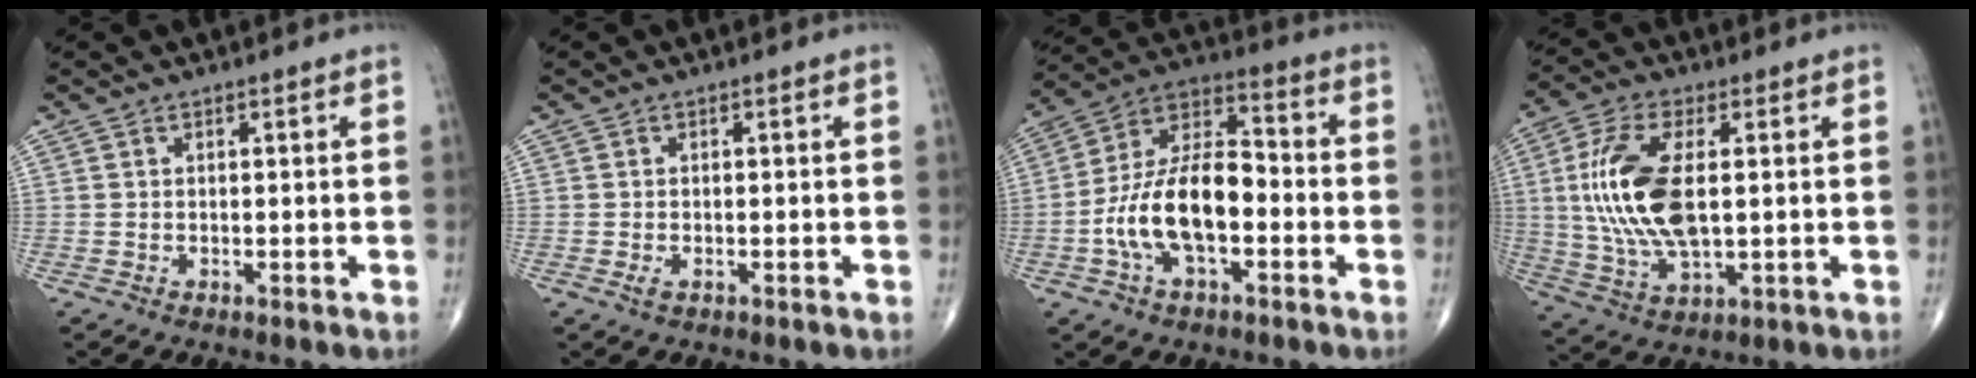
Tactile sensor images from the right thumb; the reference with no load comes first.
{"total": 1.2, "force": [-0.5, 0.6, 0.9], "torque": [-0.019, 0.000, -0.009]}
{"total": 16.1, "force": [-3.8, 8.1, 13.4], "torque": [-0.242, 0.045, -0.074]}
{"total": 15.8, "force": [1.4, 7.2, 13.9], "torque": [-0.292, -0.003, 0.030]}